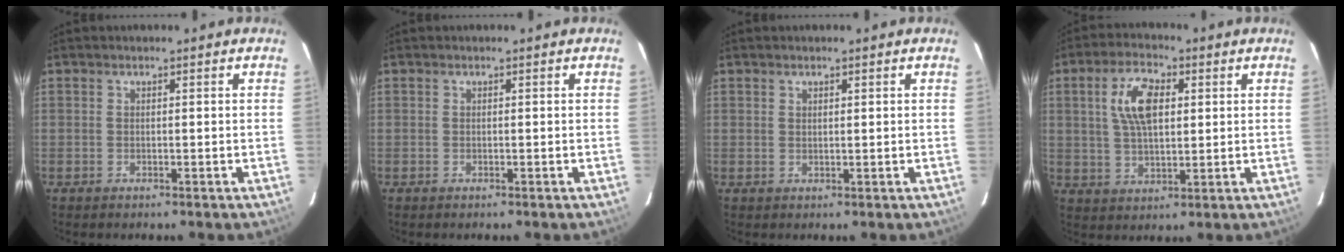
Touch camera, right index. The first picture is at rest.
{"total": 0.0}
{"total": 0.8, "force": [0.6, 0.4, 0.3], "torque": [-0.004, 0.001, 0.012]}
{"total": 9.1, "force": [2.5, 4.5, 7.6], "torque": [-0.146, 0.015, 0.049]}